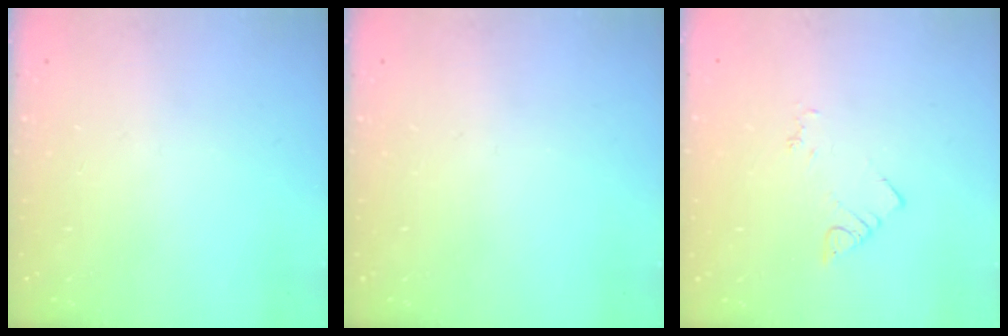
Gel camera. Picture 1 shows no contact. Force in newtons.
{"total": 0.0}
{"total": 2.4, "press": 2.3, "slide": 0.4}